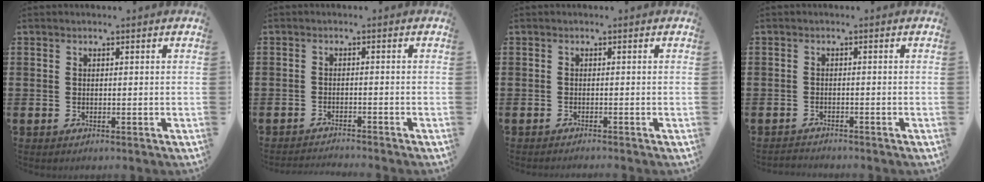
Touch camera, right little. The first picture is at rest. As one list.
[{"total": 1.4, "force": [-1.4, -0.2, 0.0], "torque": [-0.002, 0.003, -0.028]}, {"total": 0.5, "force": [-0.5, -0.1, 0.1], "torque": [-0.001, -0.002, -0.010]}, {"total": 1.0, "force": [-1.0, 0.0, -0.1], "torque": [-0.001, 0.002, -0.022]}]